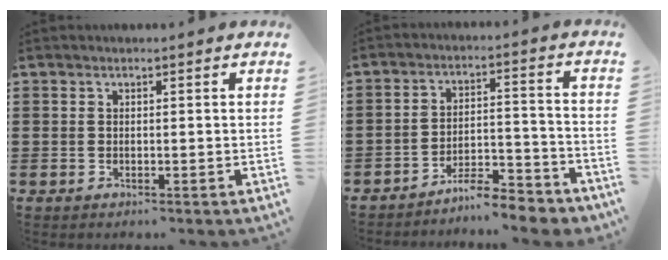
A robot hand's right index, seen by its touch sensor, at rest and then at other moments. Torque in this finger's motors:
{"motor_torque": [1.09, 1.04, 0.19, 0.01]}